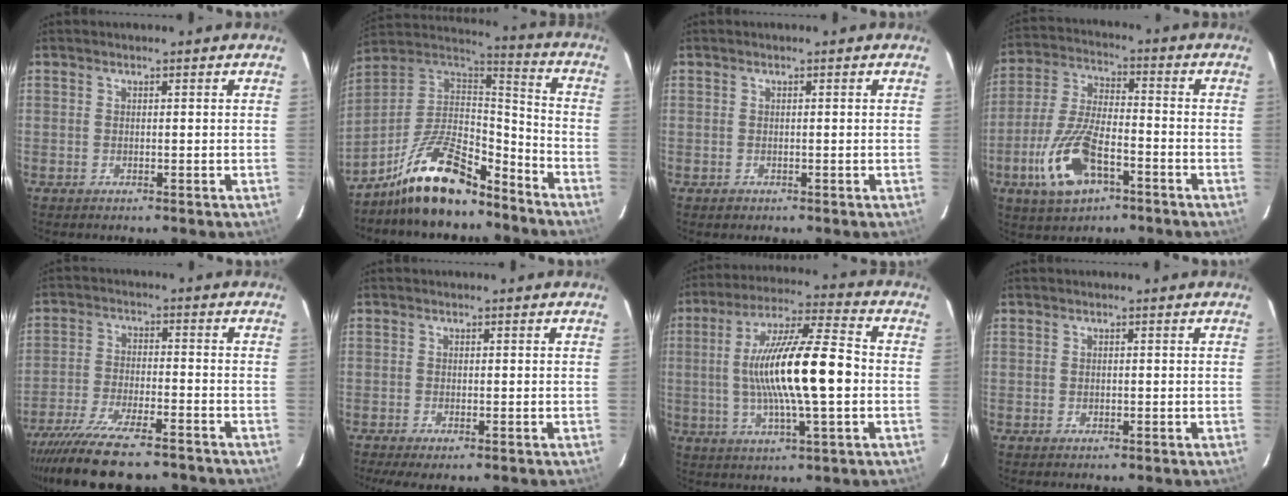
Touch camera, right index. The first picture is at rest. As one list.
[{"total": 17.7, "force": [-12.6, 6.5, 10.6], "torque": [-0.220, 0.010, -0.223]}, {"total": 0.9, "force": [-0.4, 0.8, 0.1], "torque": [0.000, 0.002, -0.002]}, {"total": 13.9, "force": [-6.3, 6.1, 10.8], "torque": [-0.238, -0.008, -0.114]}, {"total": 18.9, "force": [-15.5, 4.5, 9.9], "torque": [-0.202, -0.041, -0.251]}, {"total": 3.6, "force": [-2.3, 0.9, 2.6], "torque": [-0.059, -0.013, -0.038]}, {"total": 17.4, "force": [-0.8, 2.6, 17.2], "torque": [-0.314, 0.009, -0.015]}, {"total": 0.6, "force": [0.0, 0.6, 0.1], "torque": [0.000, 0.000, 0.002]}]